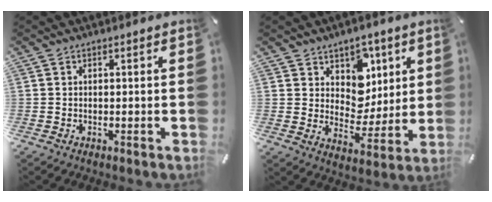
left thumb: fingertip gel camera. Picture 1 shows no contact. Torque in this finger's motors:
{"motor_torque": [1.23, 1.44, 0.50, -0.93, 0.10]}